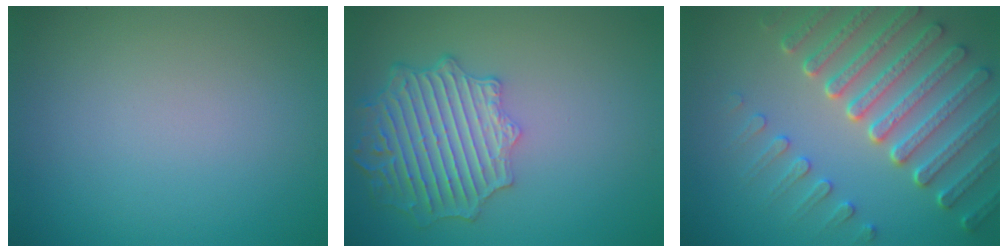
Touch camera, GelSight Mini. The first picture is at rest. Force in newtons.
{"total": 6.4, "press": 5.6, "slide": 3.1}
{"total": 7.3, "press": 5.6, "slide": 4.7}